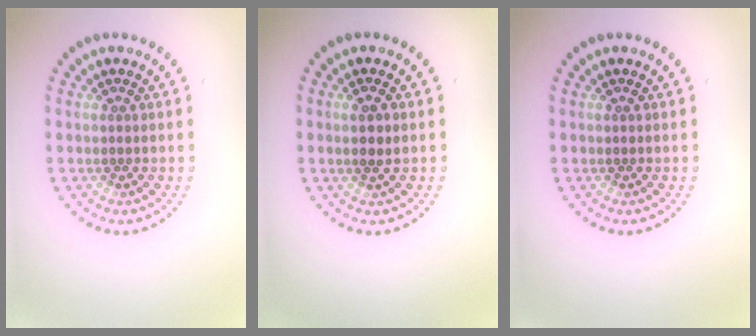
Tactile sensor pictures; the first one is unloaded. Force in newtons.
{"total": 1.2, "press": 1.1, "slide": 0.5}
{"total": 0.0}